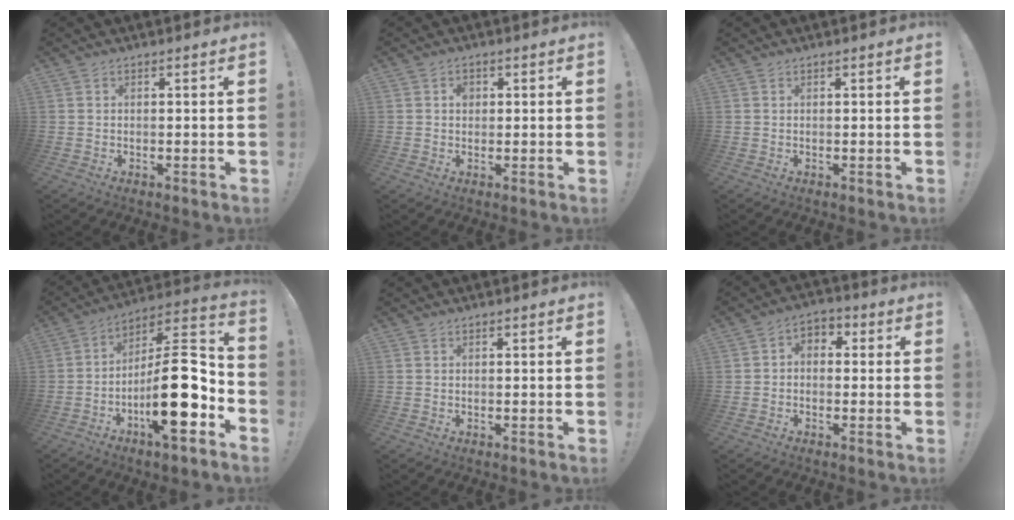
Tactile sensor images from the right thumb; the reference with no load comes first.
{"total": 2.0, "force": [0.2, 1.7, 1.1], "torque": [-0.010, 0.001, 0.000]}
{"total": 0.0}
{"total": 21.4, "force": [-5.6, 7.0, 19.5], "torque": [-0.310, 0.030, -0.090]}
{"total": 0.0}
{"total": 3.9, "force": [-1.5, 3.0, 1.9], "torque": [-0.031, 0.017, -0.025]}